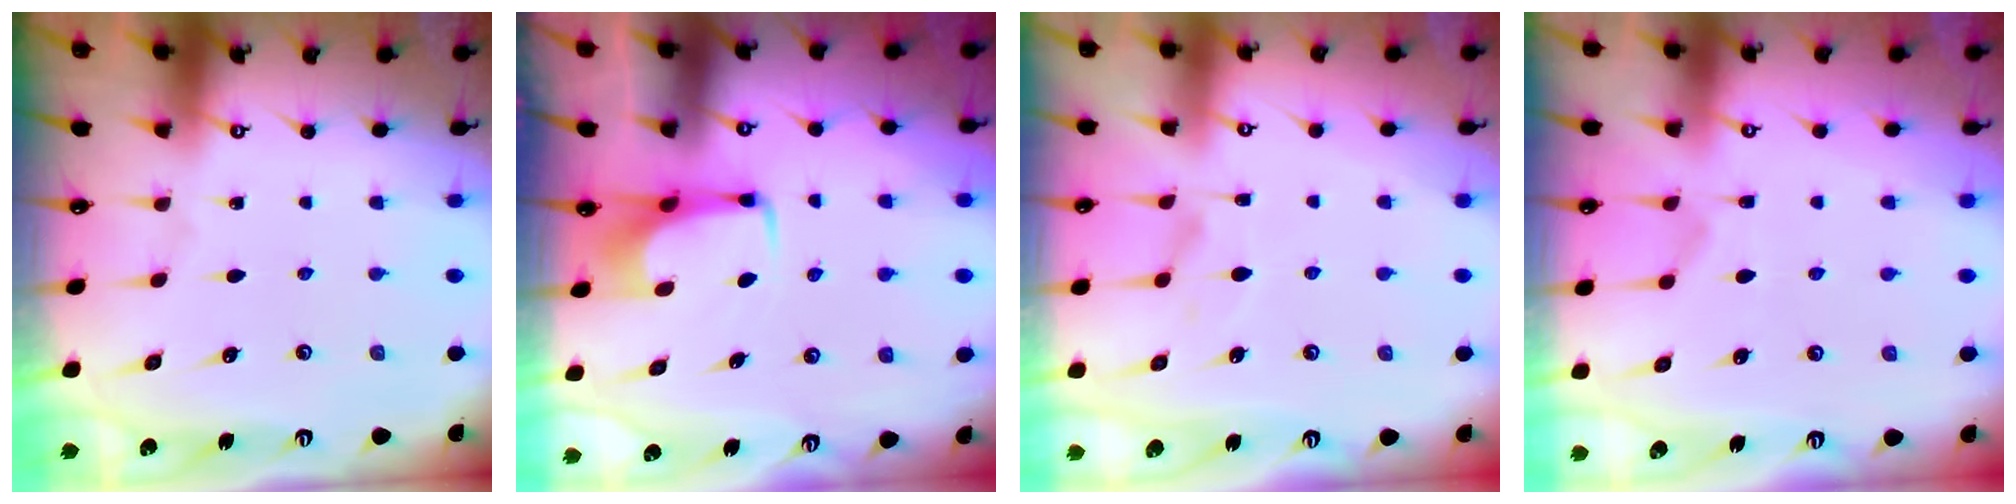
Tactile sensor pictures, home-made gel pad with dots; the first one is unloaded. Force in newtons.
{"total": 3.3, "press": 3.3, "slide": 0.4}
{"total": 5.7, "press": 5.6, "slide": 1.2}
{"total": 1.4, "press": 0.2, "slide": 1.4}